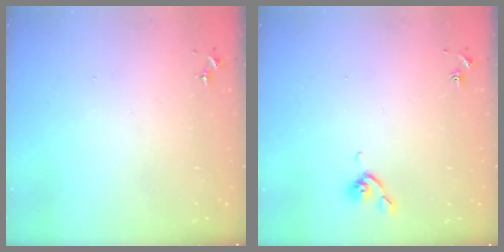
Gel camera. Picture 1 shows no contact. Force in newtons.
{"total": 4.8, "press": 4.6, "slide": 1.0}